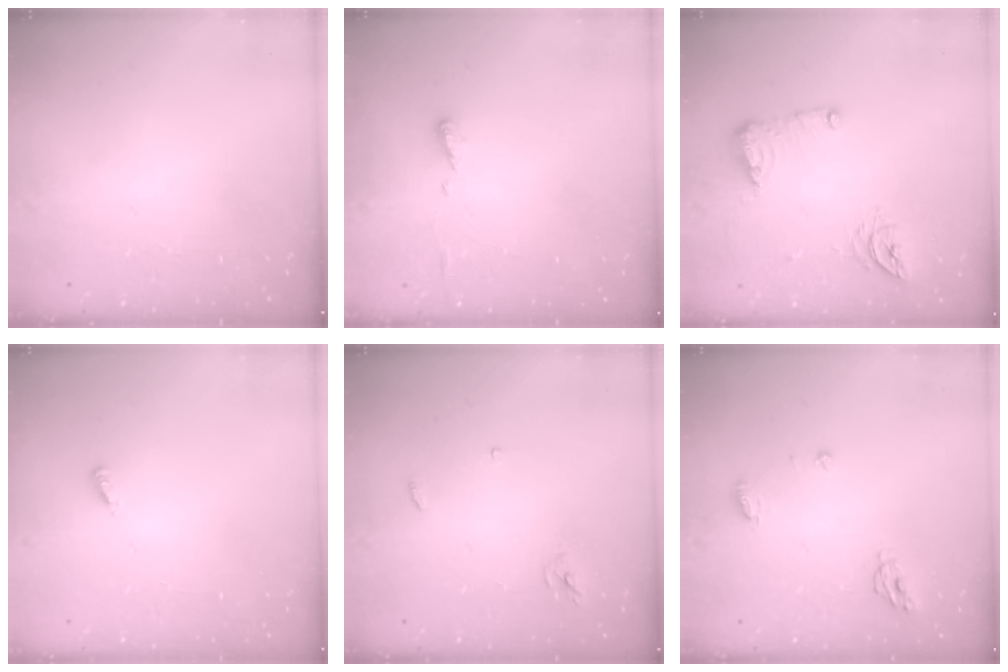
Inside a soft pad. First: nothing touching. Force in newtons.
{"total": 4.9, "press": 4.9, "slide": 0.6}
{"total": 10.0, "press": 10.0, "slide": 0.8}
{"total": 3.2, "press": 3.2, "slide": 0.5}
{"total": 3.0, "press": 3.0, "slide": 0.2}
{"total": 6.0, "press": 6.0, "slide": 0.7}